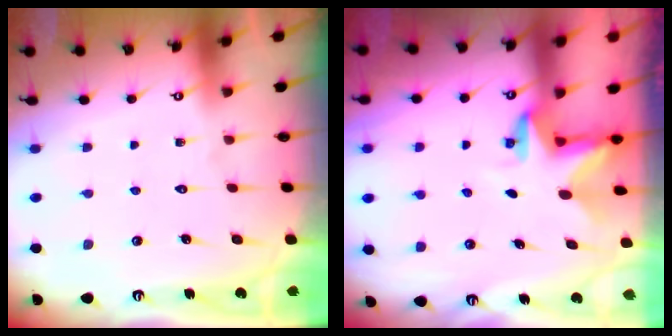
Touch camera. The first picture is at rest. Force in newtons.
{"total": 2.8, "press": 2.8, "slide": 0.2}